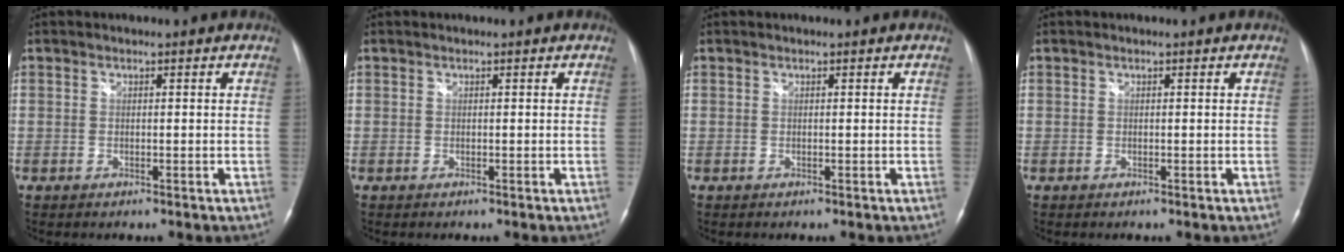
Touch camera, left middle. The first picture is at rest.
{"total": 0.0}
{"total": 0.0}
{"total": 0.0}